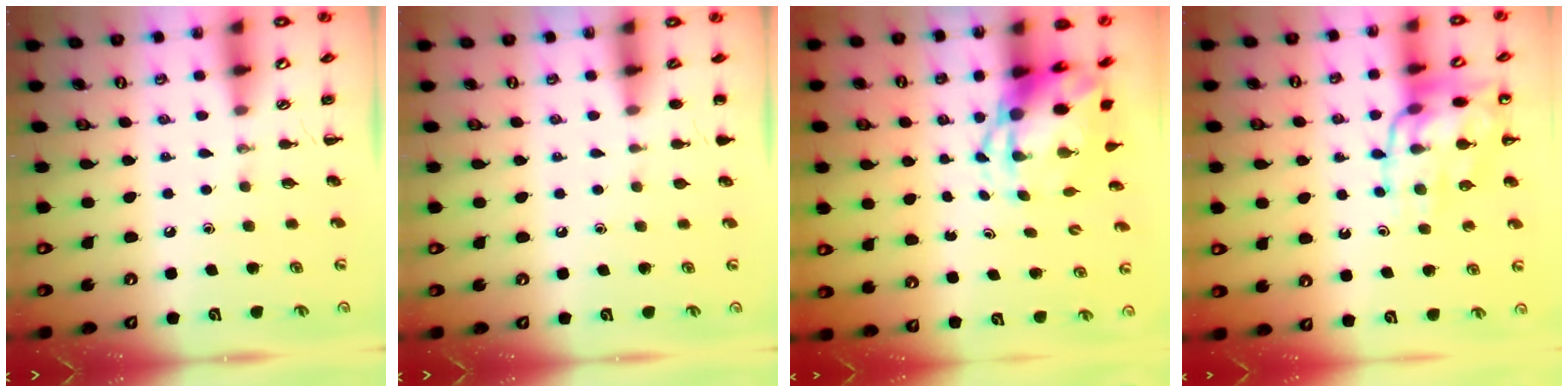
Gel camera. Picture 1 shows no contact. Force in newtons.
{"total": 1.2, "press": 1.2, "slide": 0.1}
{"total": 5.1, "press": 4.9, "slide": 1.3}
{"total": 15.2, "press": 15.1, "slide": 1.8}